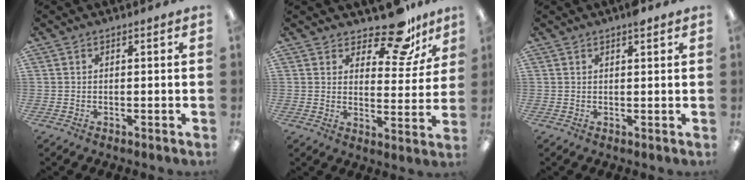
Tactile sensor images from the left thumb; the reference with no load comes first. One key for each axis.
{"total": 13.5, "fx": 10.4, "fy": 5.4, "fz": 6.7, "tx": -0.093, "ty": -0.064, "tz": 0.181}
{"total": 1.7, "fx": 1.4, "fy": 0.2, "fz": 1.0, "tx": -0.015, "ty": -0.001, "tz": 0.022}